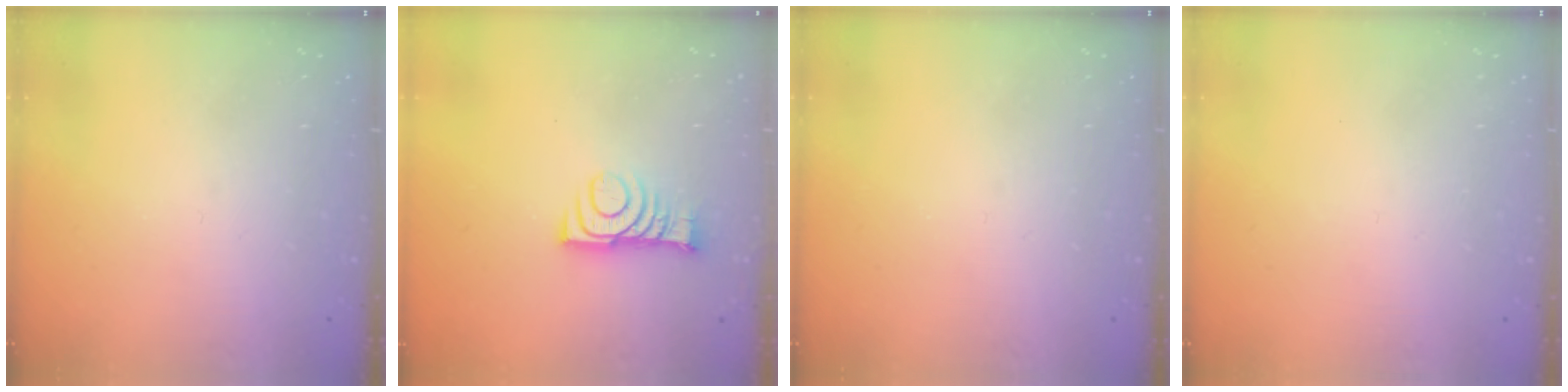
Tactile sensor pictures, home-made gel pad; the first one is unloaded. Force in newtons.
{"total": 9.4, "press": 9.4, "slide": 0.9}
{"total": 0.0}
{"total": 1.6, "press": 1.6, "slide": 0.1}